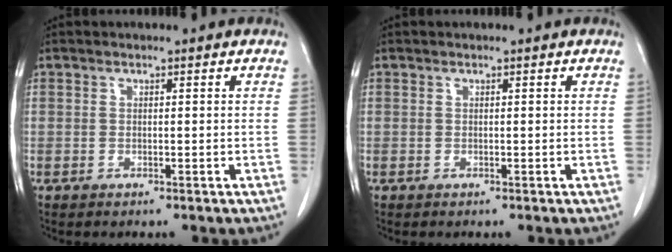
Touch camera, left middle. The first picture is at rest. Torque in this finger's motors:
{"motor_torque": [0.19, -0.19, 0.05, 0.01]}